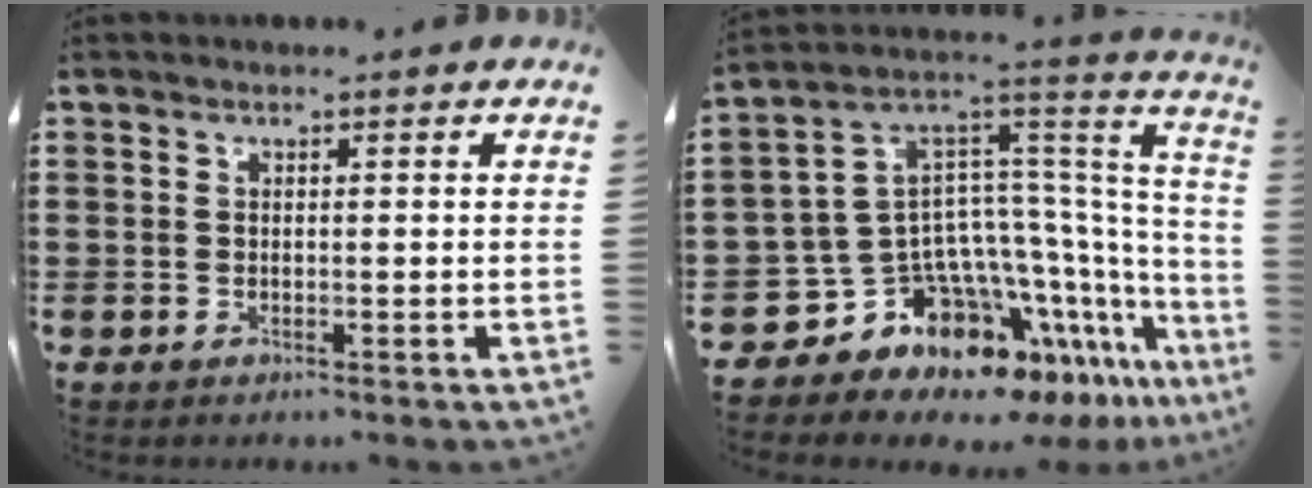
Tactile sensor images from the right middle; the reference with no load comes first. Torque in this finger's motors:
{"motor_torque": [2.14, 0.00, 0.65, 0.11]}